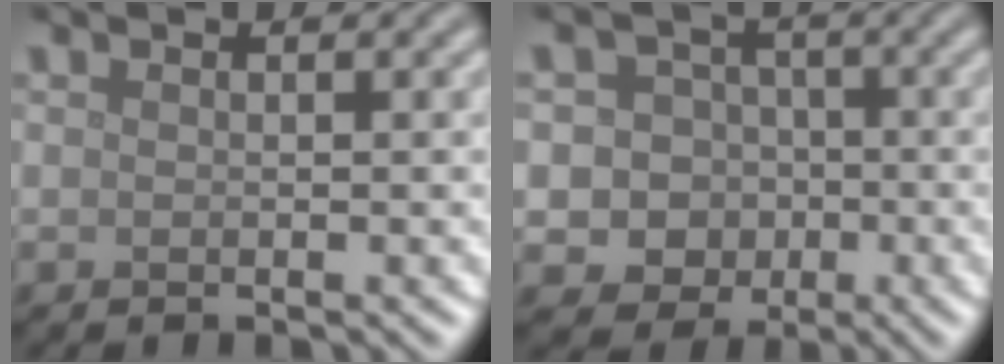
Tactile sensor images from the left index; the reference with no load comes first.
{"total": 6.5, "force": [-1.3, 6.1, 1.9], "torque": [-0.017, 0.014, -0.051]}